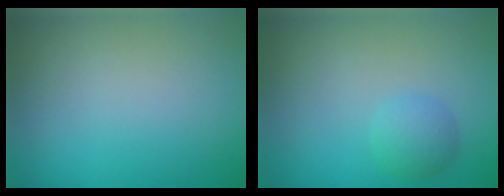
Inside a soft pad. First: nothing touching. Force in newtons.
{"total": 1.8, "press": 1.8, "slide": 0.1}